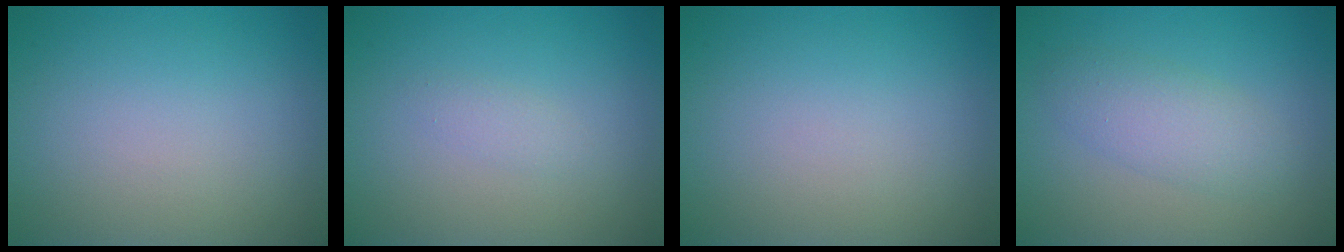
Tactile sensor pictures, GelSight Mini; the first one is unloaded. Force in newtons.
{"total": 0.9, "press": 0.9, "slide": 0.0}
{"total": 0.0}
{"total": 3.0, "press": 3.0, "slide": 0.1}